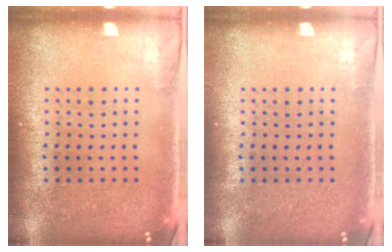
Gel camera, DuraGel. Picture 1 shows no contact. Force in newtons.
{"total": 0.0}